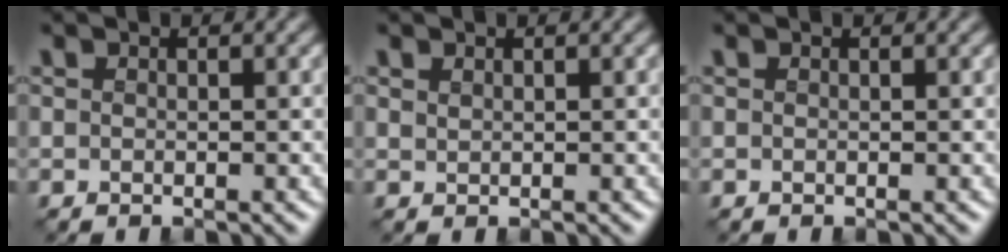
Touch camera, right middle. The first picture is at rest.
{"total": 0.5, "force": [0.4, 0.2, 0.2], "torque": [-0.010, -0.004, 0.011]}
{"total": 0.0}